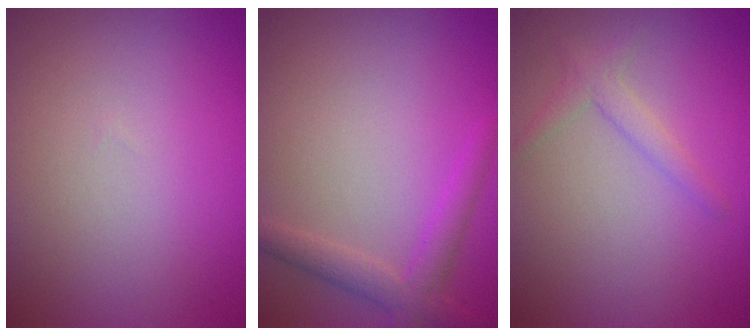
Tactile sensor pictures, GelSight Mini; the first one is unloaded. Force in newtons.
{"total": 2.7, "press": 2.7, "slide": 0.1}
{"total": 1.7, "press": 1.7, "slide": 0.1}